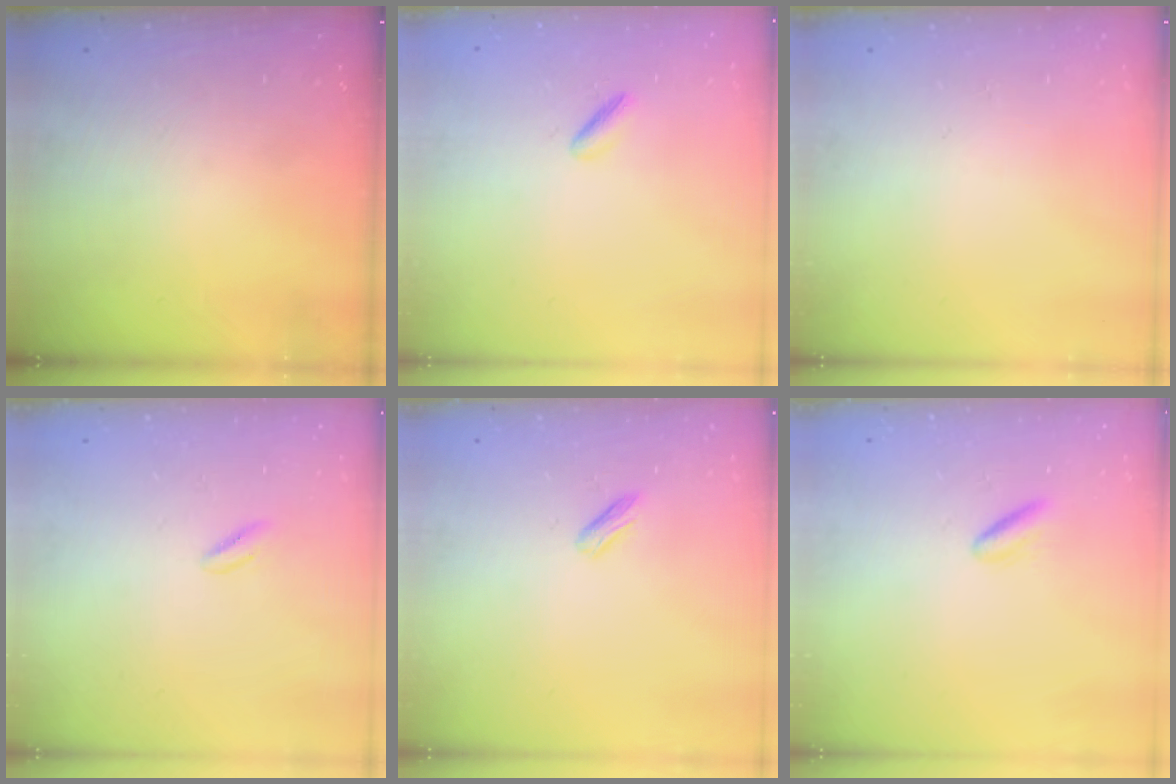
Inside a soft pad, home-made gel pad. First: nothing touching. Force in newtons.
{"total": 2.1, "press": 1.9, "slide": 0.7}
{"total": 0.0}
{"total": 1.9, "press": 1.7, "slide": 0.8}
{"total": 2.4, "press": 2.3, "slide": 0.8}
{"total": 2.1, "press": 1.9, "slide": 0.9}